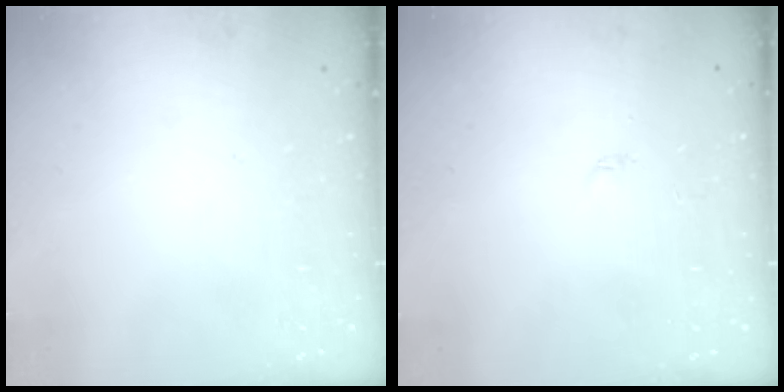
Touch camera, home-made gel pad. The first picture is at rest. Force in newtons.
{"total": 2.1, "press": 2.0, "slide": 0.3}